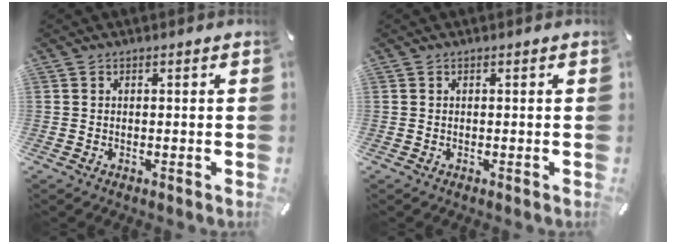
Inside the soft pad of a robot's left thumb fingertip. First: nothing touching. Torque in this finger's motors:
{"motor_torque": [-0.04, 0.04, -0.05, 0.05, 0.00]}